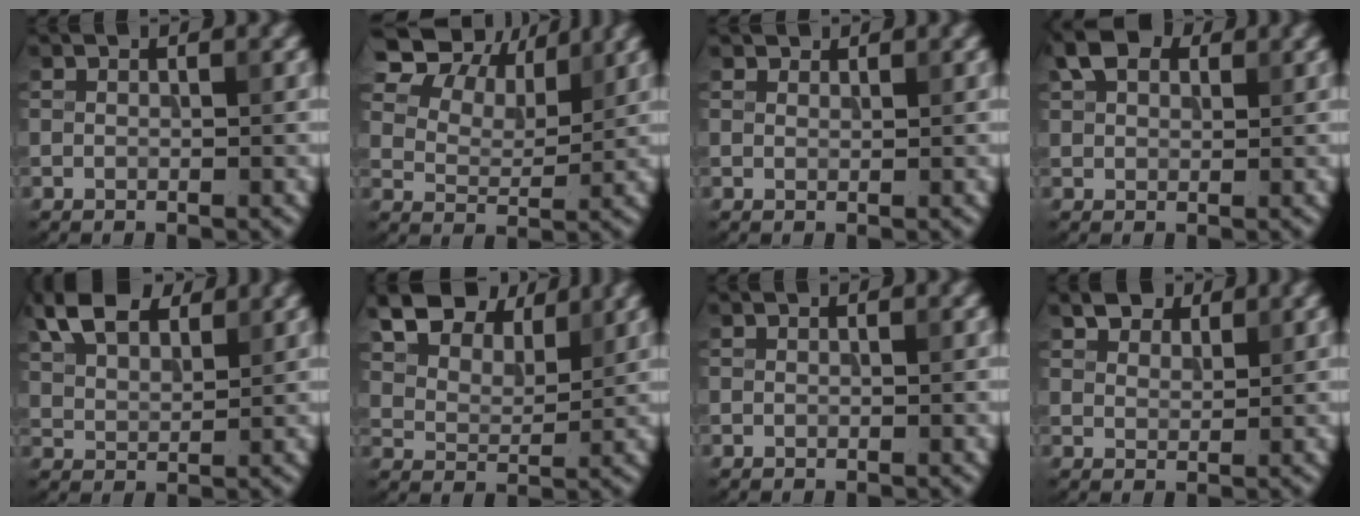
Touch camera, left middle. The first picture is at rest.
{"total": 8.4, "force": [6.2, 4.2, 3.8], "torque": [-0.083, 0.002, 0.111]}
{"total": 1.3, "force": [1.2, 0.4, 0.2], "torque": [-0.005, -0.003, 0.015]}
{"total": 4.0, "force": [2.1, 2.5, 2.3], "torque": [-0.047, 0.009, 0.035]}
{"total": 6.2, "force": [4.1, 3.0, 3.6], "torque": [-0.082, 0.015, 0.077]}
{"total": 9.1, "force": [6.9, 4.3, 4.1], "torque": [-0.094, 0.005, 0.116]}
{"total": 0.0}
{"total": 2.8, "force": [2.3, 1.3, 0.8], "torque": [-0.022, -0.005, 0.049]}